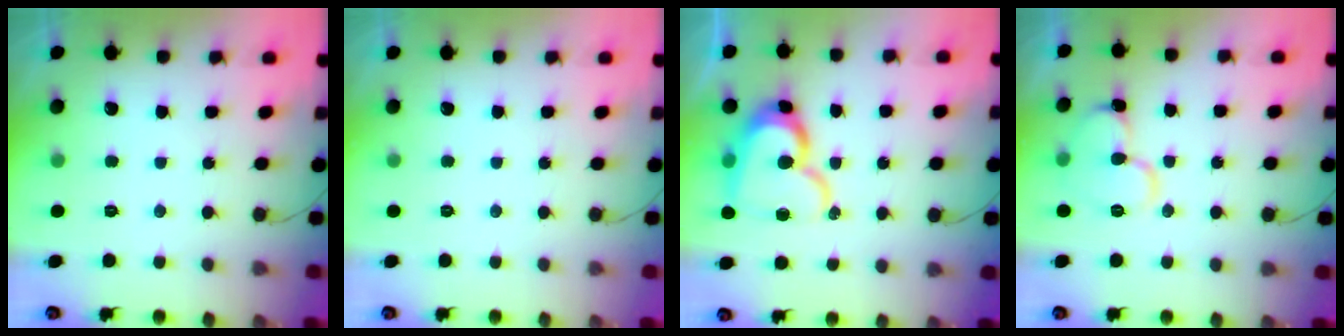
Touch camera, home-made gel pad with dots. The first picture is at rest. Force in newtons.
{"total": 0.0}
{"total": 16.4, "press": 16.4, "slide": 1.5}
{"total": 11.4, "press": 11.3, "slide": 1.2}